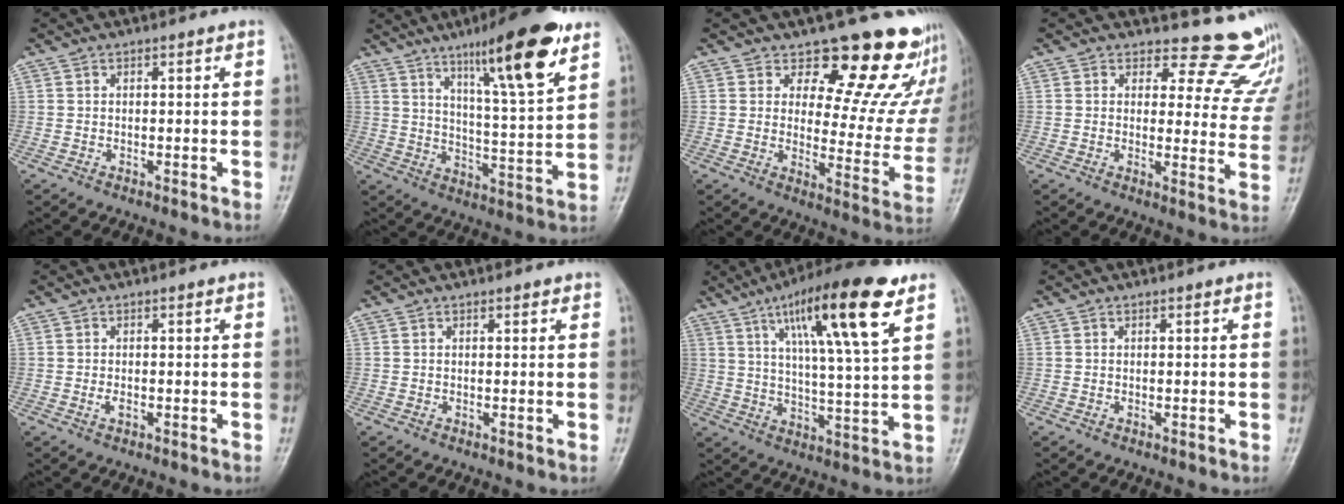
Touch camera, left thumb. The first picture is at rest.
{"total": 17.0, "force": [10.1, 2.7, 13.4], "torque": [-0.195, -0.053, 0.163]}
{"total": 17.8, "force": [15.2, 7.2, 5.9], "torque": [-0.005, -0.126, 0.172]}
{"total": 12.1, "force": [11.4, 4.0, 0.8], "torque": [0.039, -0.116, 0.106]}
{"total": 1.2, "force": [-0.1, 0.7, 1.0], "torque": [-0.016, -0.001, 0.000]}
{"total": 0.7, "force": [0.6, 0.3, 0.2], "torque": [-0.005, -0.005, 0.006]}
{"total": 18.6, "force": [9.4, 3.3, 15.8], "torque": [-0.245, -0.029, 0.151]}
{"total": 0.0}